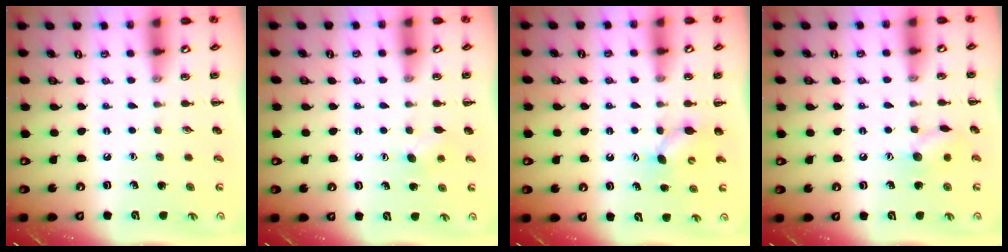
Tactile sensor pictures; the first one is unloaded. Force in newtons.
{"total": 3.6, "press": 3.4, "slide": 1.0}
{"total": 5.5, "press": 5.4, "slide": 1.1}
{"total": 7.9, "press": 7.9, "slide": 1.0}